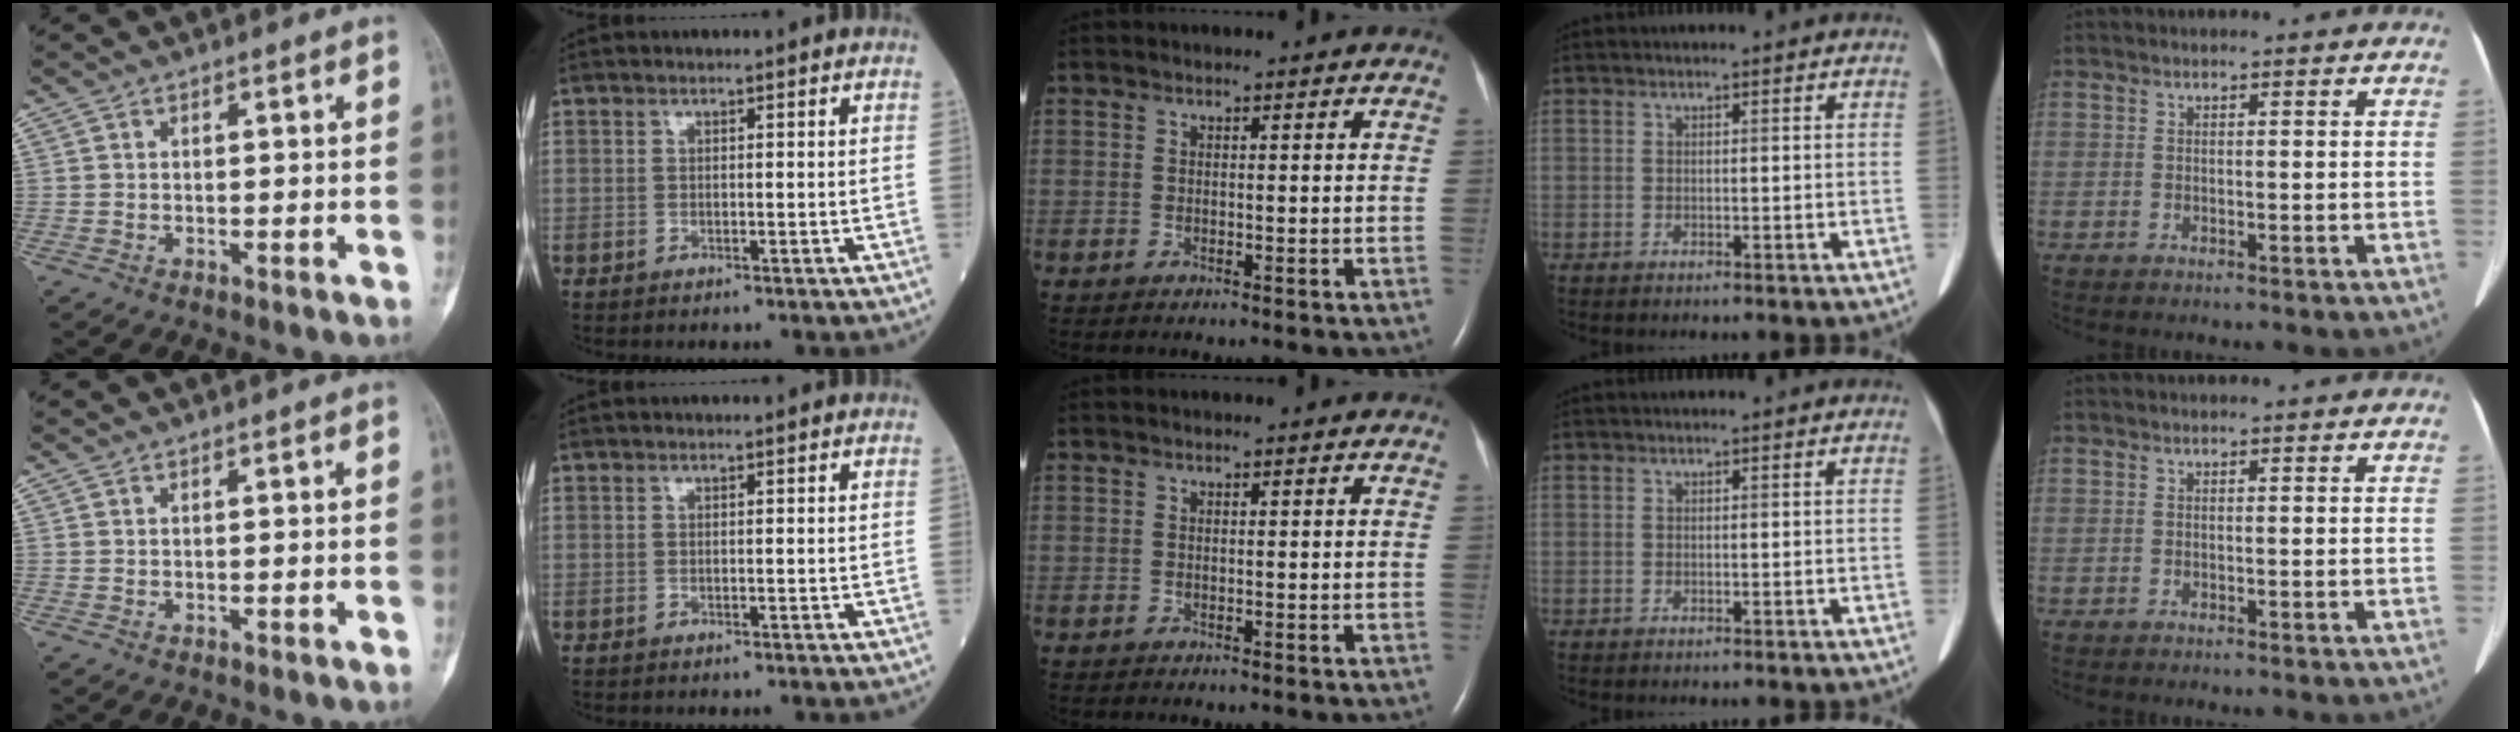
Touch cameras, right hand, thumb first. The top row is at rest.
{}